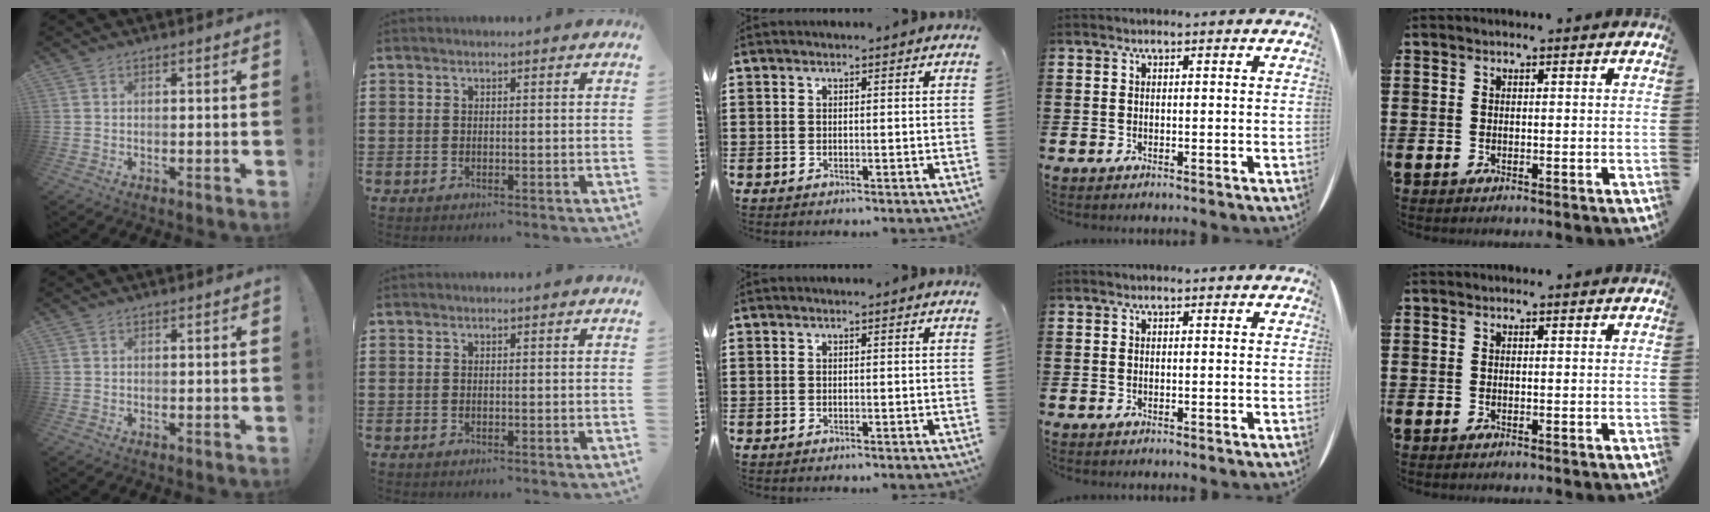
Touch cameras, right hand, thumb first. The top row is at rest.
{}